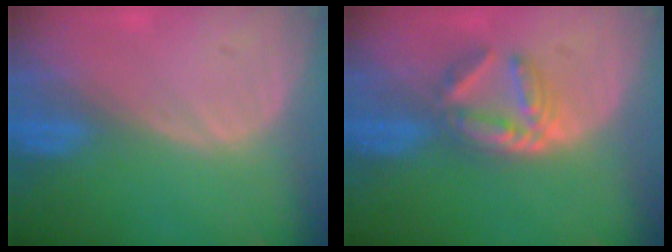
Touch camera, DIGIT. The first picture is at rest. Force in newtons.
{"total": 5.9, "press": 5.2, "slide": 2.9}